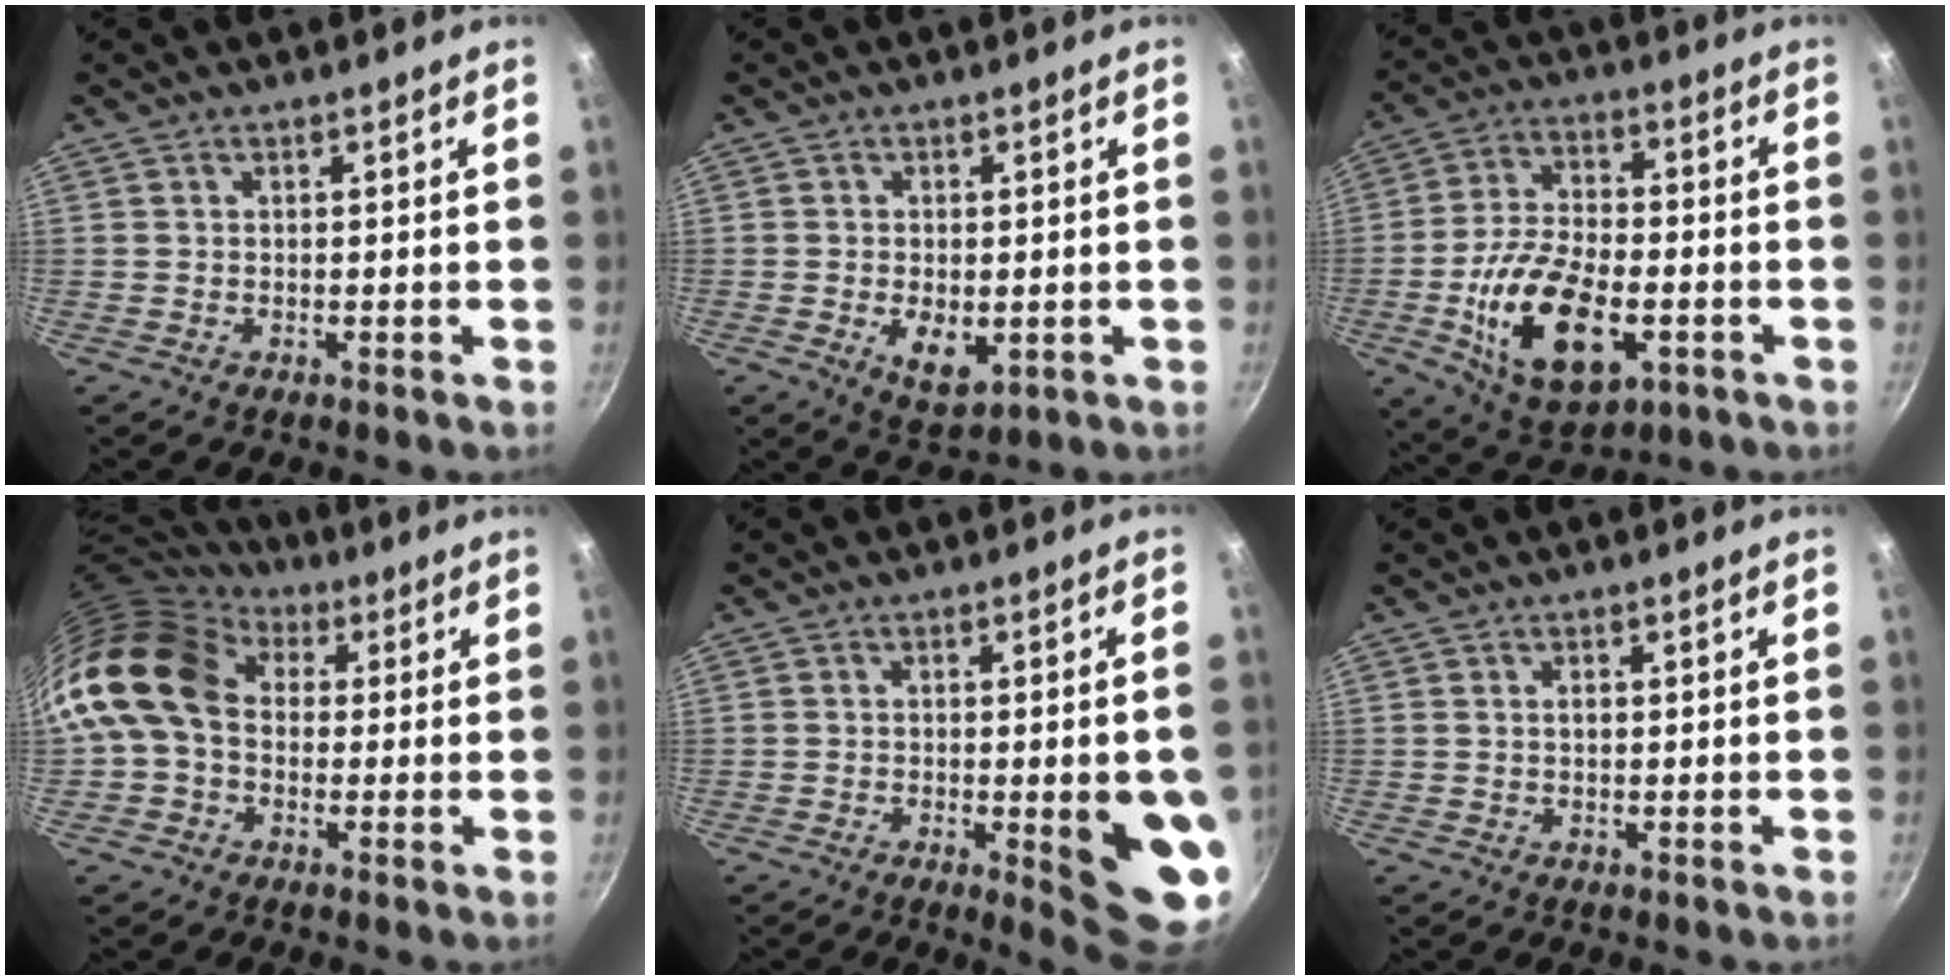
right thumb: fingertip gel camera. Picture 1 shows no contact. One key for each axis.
{"total": 6.3, "fx": -1.1, "fy": 3.6, "fz": 5.1, "tx": -0.072, "ty": -0.011, "tz": -0.006}
{"total": 18.2, "fx": -5.1, "fy": 9.6, "fz": 14.6, "tx": -0.256, "ty": 0.016, "tz": -0.083}
{"total": 14.9, "fx": 2.0, "fy": 11.2, "fz": 9.5, "tx": -0.161, "ty": 0.020, "tz": 0.016}
{"total": 12.5, "fx": -2.6, "fy": 3.1, "fz": 11.8, "tx": -0.120, "ty": 0.004, "tz": -0.025}
{"total": 1.1, "fx": 0.2, "fy": 0.7, "fz": 0.9, "tx": -0.013, "ty": 0.003, "tz": 0.002}